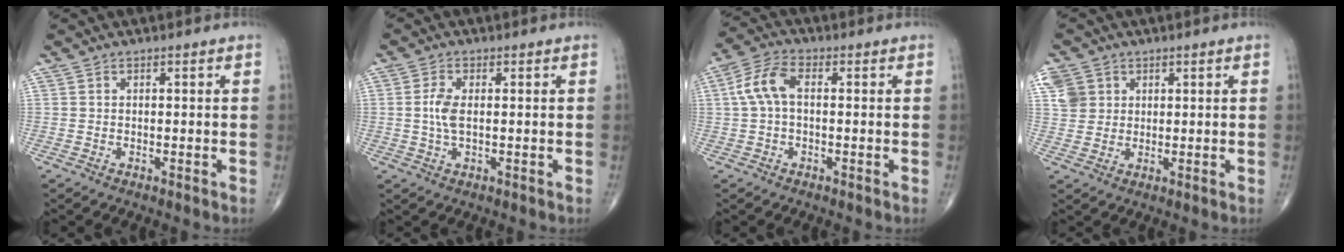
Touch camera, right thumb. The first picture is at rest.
{"total": 3.7, "force": [0.1, 1.6, 3.4], "torque": [-0.080, 0.003, 0.001]}
{"total": 6.7, "force": [0.5, 3.7, 5.6], "torque": [-0.123, 0.024, 0.004]}
{"total": 5.2, "force": [2.0, 4.5, 1.6], "torque": [-0.014, 0.002, 0.042]}